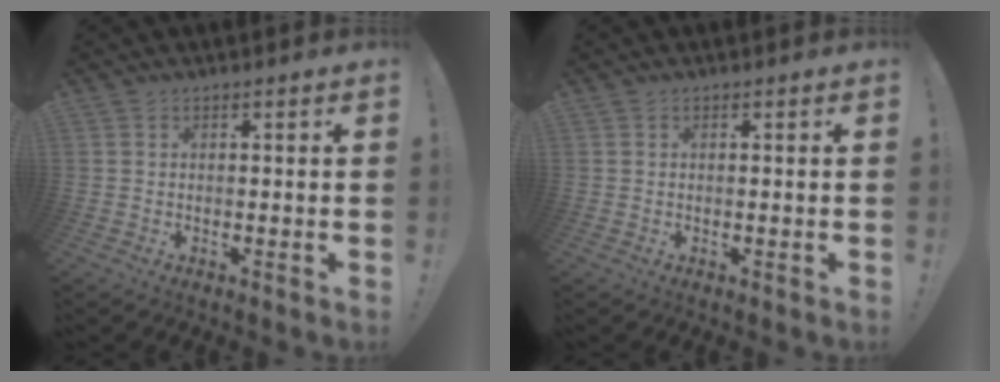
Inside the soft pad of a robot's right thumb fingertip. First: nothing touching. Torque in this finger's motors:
{"motor_torque": [-0.23, -0.38, -0.16, 0.26, -0.01]}